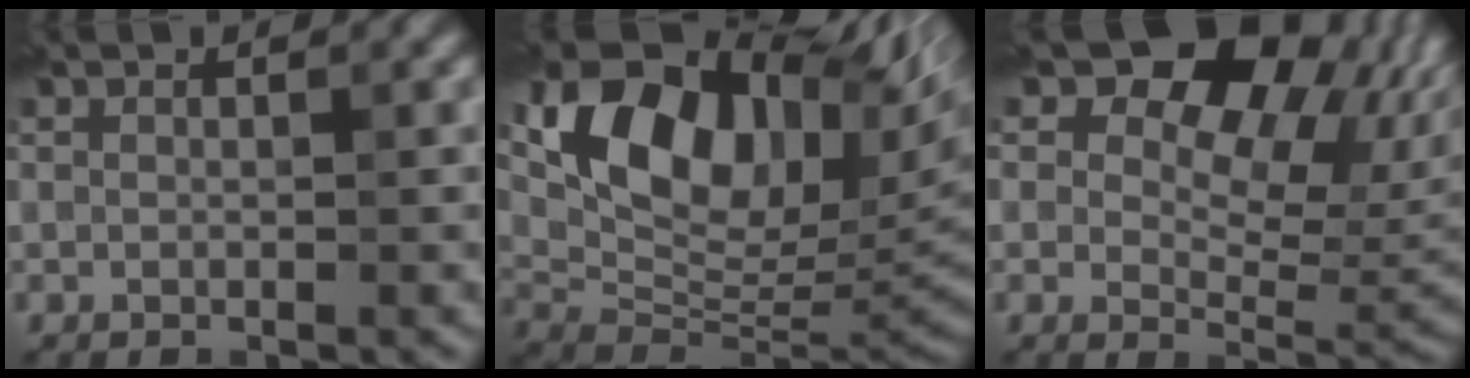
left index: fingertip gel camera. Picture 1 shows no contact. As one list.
[{"total": 14.3, "force": [5.4, 8.2, 10.4], "torque": [-0.189, 0.029, 0.107]}, {"total": 11.7, "force": [6.6, 6.7, 7.0], "torque": [-0.089, 0.007, 0.112]}]